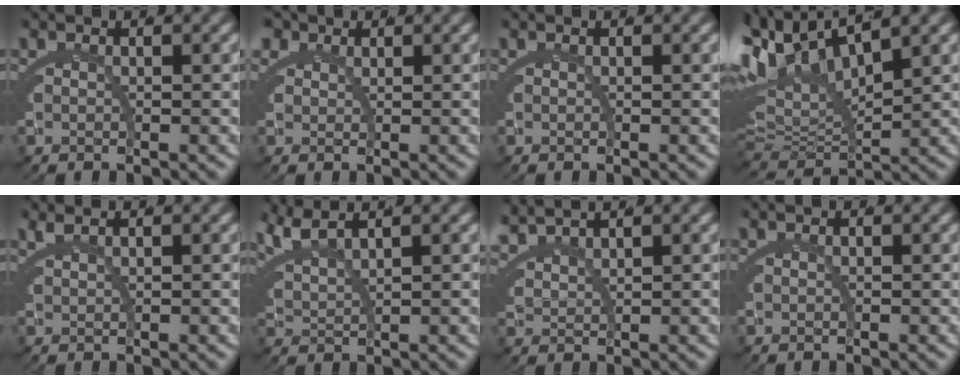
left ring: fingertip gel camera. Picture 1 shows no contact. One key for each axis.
{"total": 2.7, "fx": 1.6, "fy": 1.9, "fz": 1.2, "tx": -0.039, "ty": -0.003, "tz": 0.031}
{"total": 0.0}
{"total": 10.6, "fx": 4.0, "fy": 6.6, "fz": 7.3, "tx": -0.165, "ty": 0.000, "tz": 0.066}
{"total": 1.6, "fx": 1.3, "fy": -0.8, "fz": 0.4, "tx": -0.008, "ty": 0.004, "tz": 0.031}
{"total": 4.5, "fx": 3.4, "fy": 1.4, "fz": 2.6, "tx": -0.076, "ty": 0.000, "tz": 0.070}
{"total": 3.4, "fx": 3.0, "fy": 0.7, "fz": 1.4, "tx": -0.045, "ty": 0.000, "tz": 0.063}
{"total": 0.0}